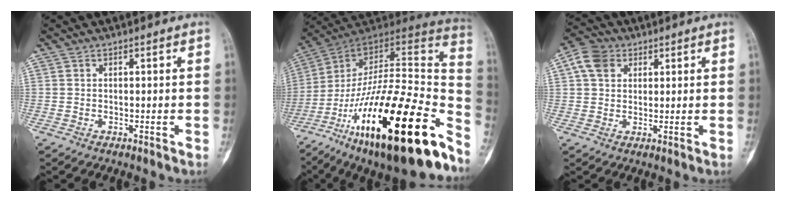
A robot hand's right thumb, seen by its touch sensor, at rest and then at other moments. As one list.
[{"total": 35.2, "force": [-18.6, 9.7, 28.2], "torque": [-0.373, 0.060, -0.294]}, {"total": 5.1, "force": [2.3, 3.5, 2.9], "torque": [-0.050, 0.007, 0.038]}]